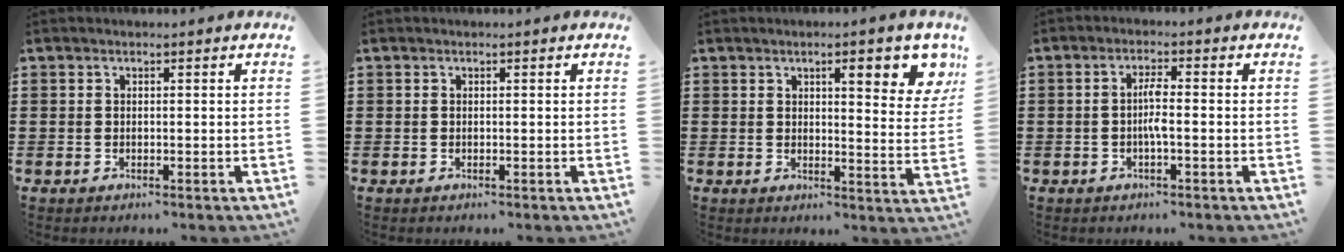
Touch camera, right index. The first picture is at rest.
{"total": 0.0}
{"total": 6.6, "force": [3.4, 1.3, 5.5], "torque": [-0.081, -0.006, 0.050]}
{"total": 3.0, "force": [-0.7, 0.4, 2.9], "torque": [-0.069, -0.004, -0.019]}